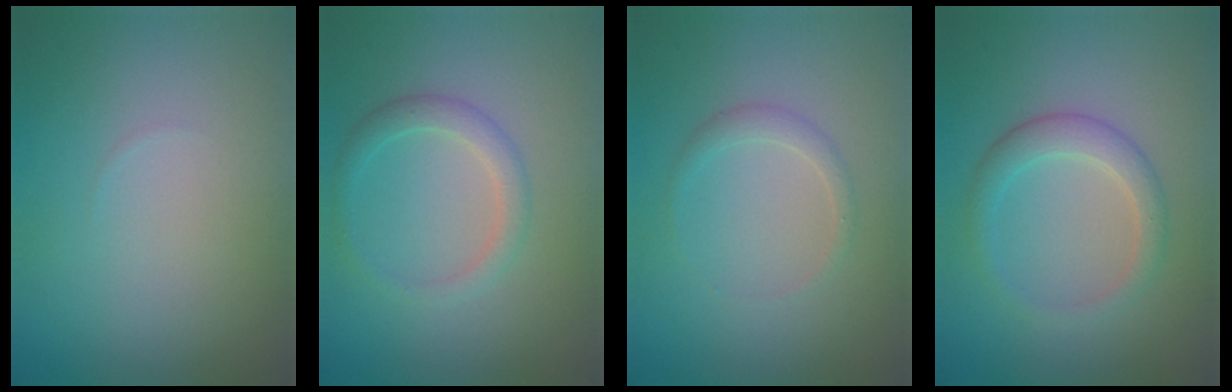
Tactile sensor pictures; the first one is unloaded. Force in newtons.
{"total": 2.0, "press": 2.0, "slide": 0.0}
{"total": 1.1, "press": 1.1, "slide": 0.1}
{"total": 2.5, "press": 2.5, "slide": 0.2}